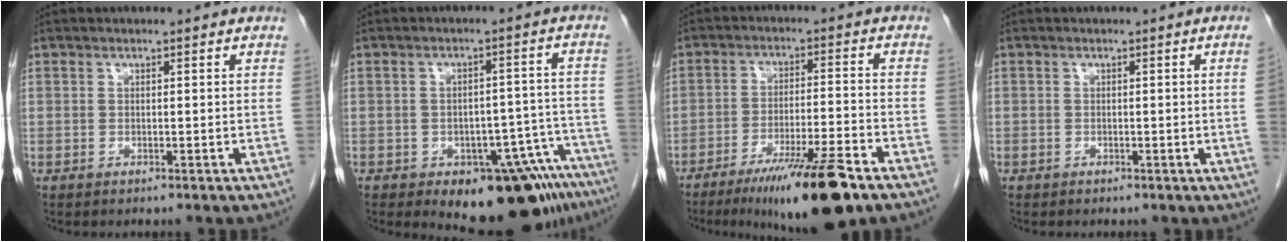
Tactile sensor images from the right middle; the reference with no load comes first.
{"total": 14.4, "force": [-10.5, 4.5, 8.8], "torque": [-0.039, 0.026, -0.132]}
{"total": 13.5, "force": [-9.1, 0.6, 10.0], "torque": [-0.154, -0.026, -0.147]}
{"total": 1.4, "force": [-0.3, -0.5, 1.3], "torque": [-0.014, -0.001, -0.006]}